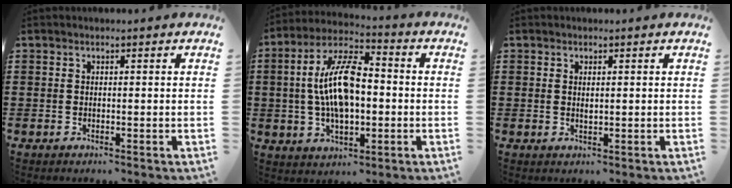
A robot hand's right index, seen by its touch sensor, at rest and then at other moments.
{"total": 11.9, "force": [0.0, 5.5, 10.6], "torque": [-0.225, 0.004, -0.003]}
{"total": 0.9, "force": [0.4, 0.3, 0.8], "torque": [-0.014, 0.003, 0.006]}